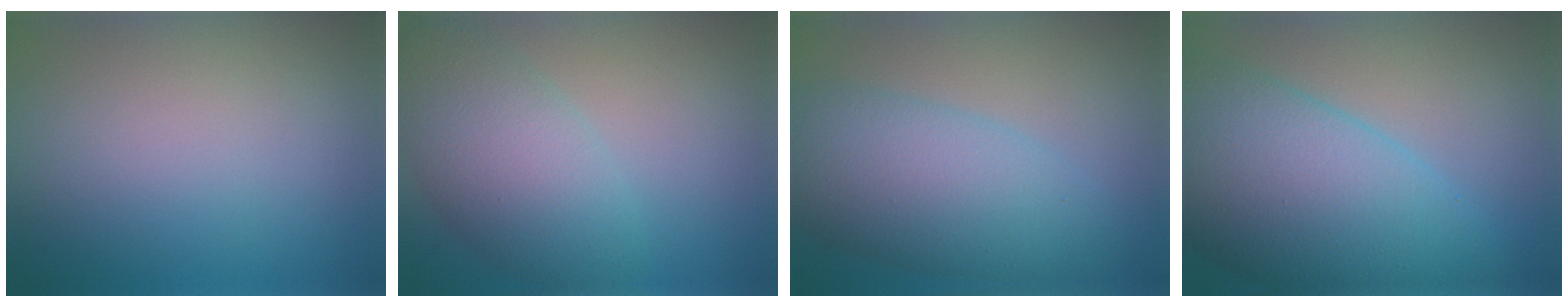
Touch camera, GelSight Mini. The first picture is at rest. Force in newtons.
{"total": 6.3, "press": 6.3, "slide": 0.2}
{"total": 7.6, "press": 7.6, "slide": 0.1}
{"total": 12.2, "press": 12.2, "slide": 0.5}